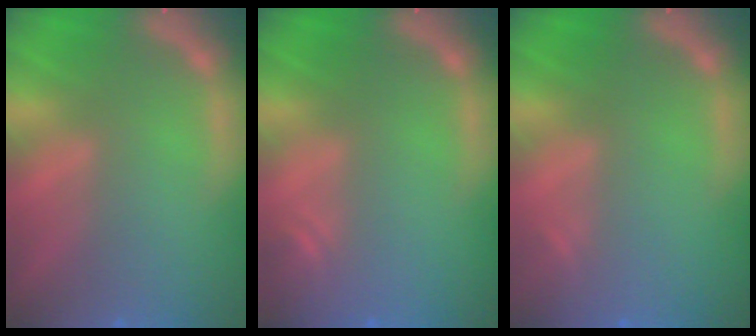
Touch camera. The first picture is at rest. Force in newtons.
{"total": 1.9}
{"total": 0.9}